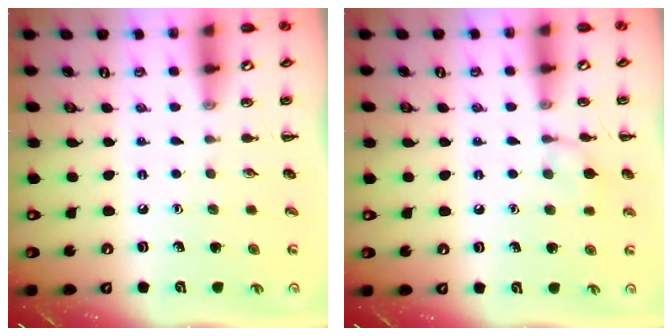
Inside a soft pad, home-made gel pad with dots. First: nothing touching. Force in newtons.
{"total": 7.9, "press": 7.6, "slide": 2.3}